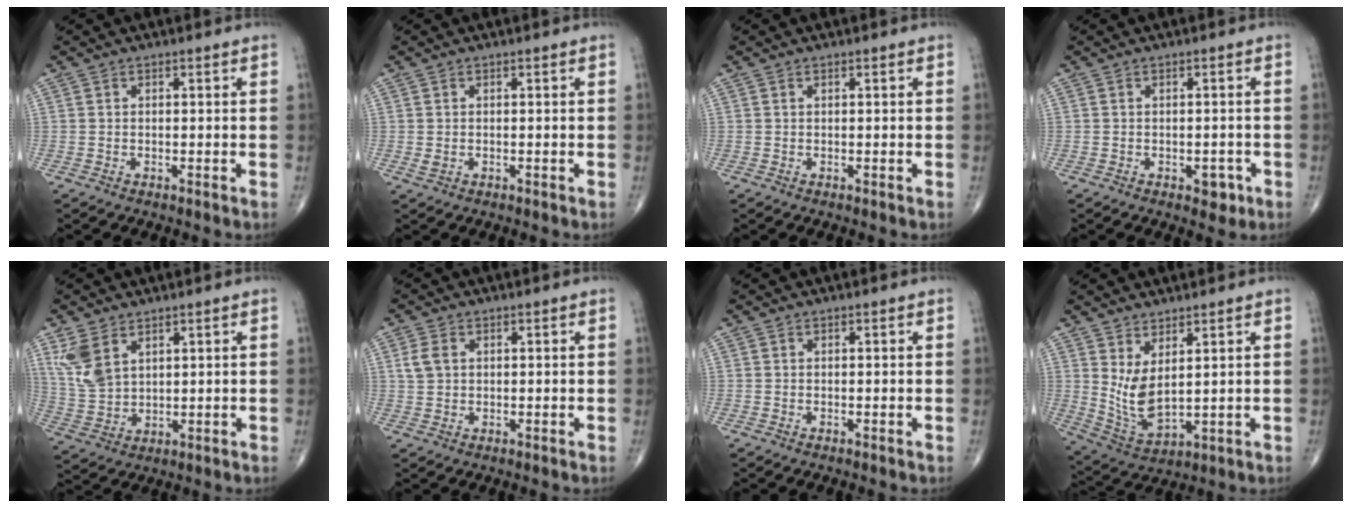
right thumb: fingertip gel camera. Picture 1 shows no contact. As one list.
[{"total": 0.9, "force": [-0.1, 0.6, 0.7], "torque": [-0.012, 0.000, 0.002]}, {"total": 0.0}, {"total": 2.8, "force": [-1.2, 1.6, 1.9], "torque": [-0.005, 0.005, -0.013]}, {"total": 7.8, "force": [4.1, 4.5, 4.9], "torque": [-0.099, -0.011, 0.098]}, {"total": 3.2, "force": [0.9, 2.3, 2.0], "torque": [-0.041, 0.004, 0.020]}, {"total": 0.0}, {"total": 7.9, "force": [2.6, 3.4, 6.6], "torque": [-0.128, -0.036, 0.068]}]